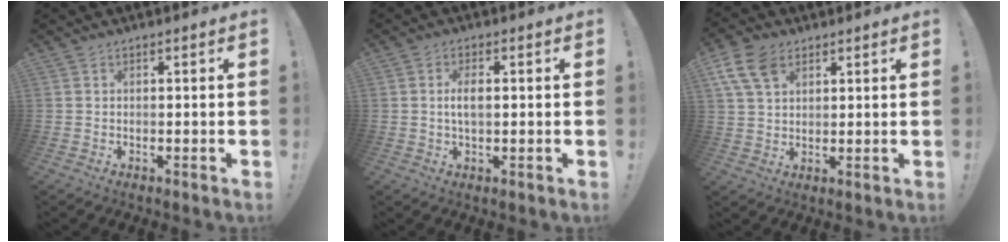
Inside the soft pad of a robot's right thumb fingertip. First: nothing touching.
{"total": 3.9, "force": [0.4, 1.6, 3.6], "torque": [-0.060, -0.001, 0.000]}
{"total": 9.9, "force": [5.1, 6.6, 5.3], "torque": [-0.099, -0.013, 0.100]}